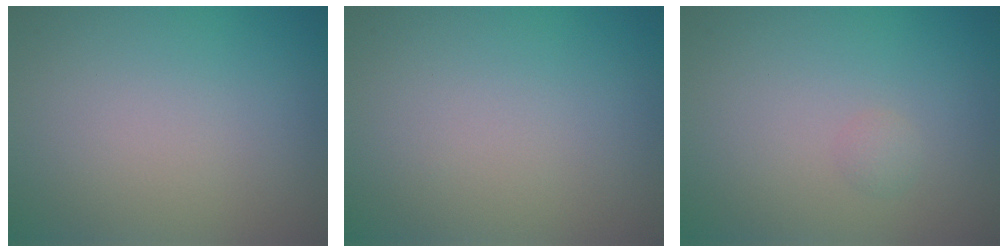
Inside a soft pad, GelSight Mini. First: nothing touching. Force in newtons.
{"total": 0.0}
{"total": 0.7, "press": 0.7, "slide": 0.0}